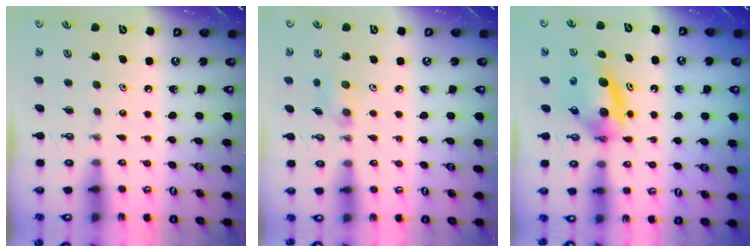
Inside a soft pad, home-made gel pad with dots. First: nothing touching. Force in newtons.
{"total": 6.3, "press": 5.4, "slide": 3.3}
{"total": 6.9, "press": 5.6, "slide": 4.0}